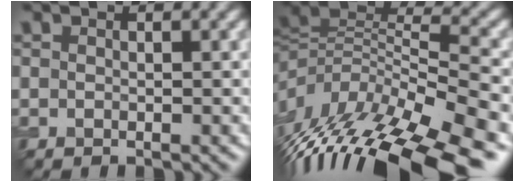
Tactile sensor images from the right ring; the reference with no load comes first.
{"total": 13.9, "force": [-7.0, 5.2, 10.9], "torque": [-0.222, -0.002, -0.109]}